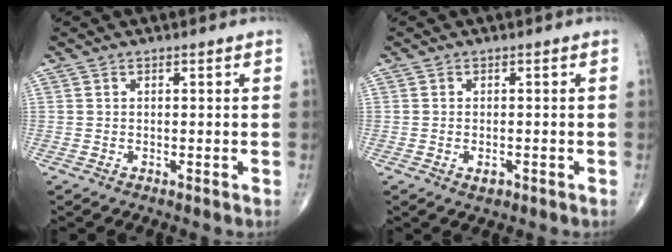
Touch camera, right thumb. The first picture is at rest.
{"total": 1.7, "force": [-0.7, 1.0, 1.2], "torque": [-0.015, 0.002, -0.010]}